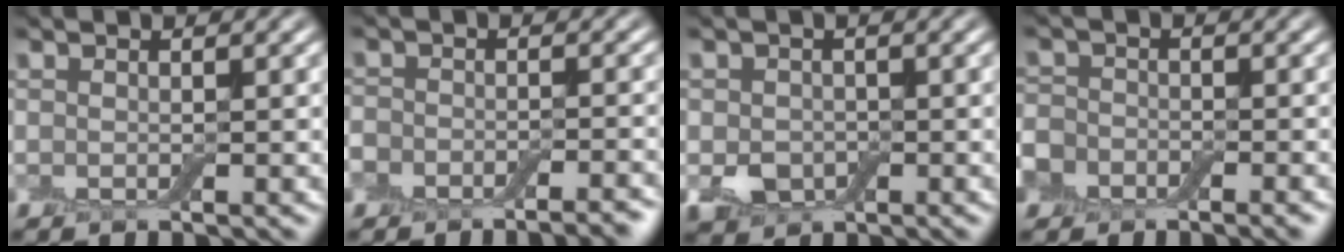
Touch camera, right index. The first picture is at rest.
{"total": 6.9, "force": [-5.7, 3.2, 2.4], "torque": [-0.007, -0.001, -0.075]}
{"total": 2.9, "force": [-0.6, 2.4, 1.5], "torque": [-0.030, -0.006, -0.014]}
{"total": 6.3, "force": [-4.1, 4.2, 2.1], "torque": [-0.022, -0.011, -0.078]}